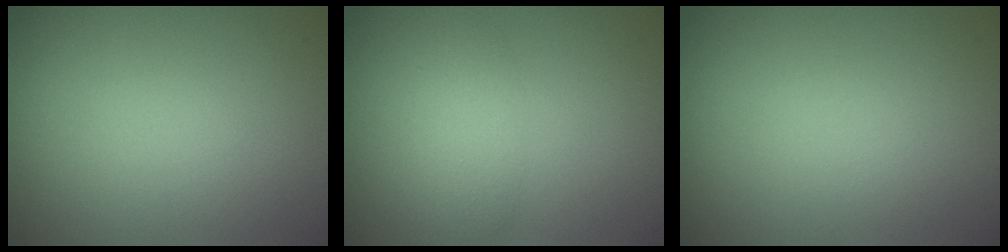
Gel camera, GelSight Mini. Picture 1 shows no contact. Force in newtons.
{"total": 2.7, "press": 2.7, "slide": 0.1}
{"total": 0.0}